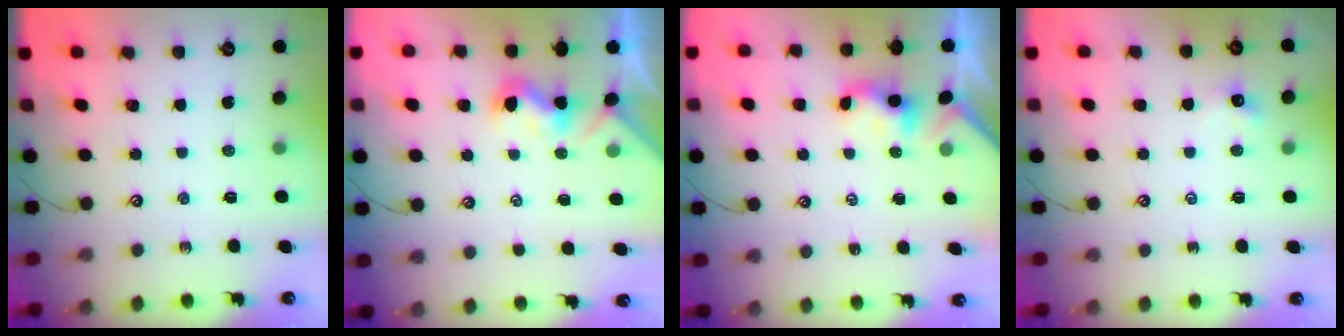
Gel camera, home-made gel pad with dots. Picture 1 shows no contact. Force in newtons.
{"total": 0.7, "press": 0.6, "slide": 0.3}
{"total": 0.9, "press": 0.8, "slide": 0.4}
{"total": 2.2, "press": 2.2, "slide": 0.4}